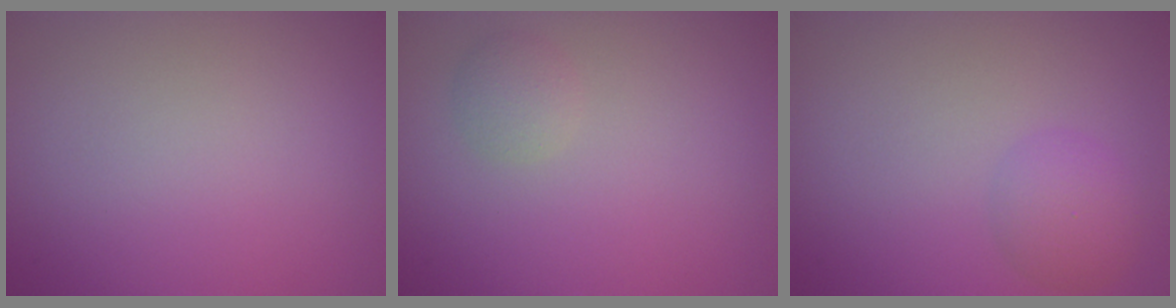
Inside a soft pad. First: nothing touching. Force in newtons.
{"total": 1.3, "press": 1.3, "slide": 0.1}
{"total": 2.5, "press": 2.5, "slide": 0.1}